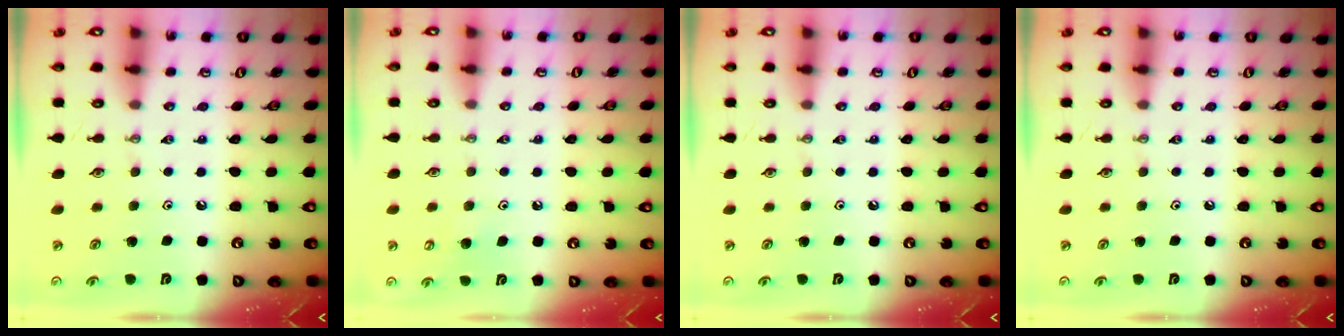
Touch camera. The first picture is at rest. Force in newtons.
{"total": 5.0, "press": 4.9, "slide": 0.3}
{"total": 0.0}
{"total": 0.0}